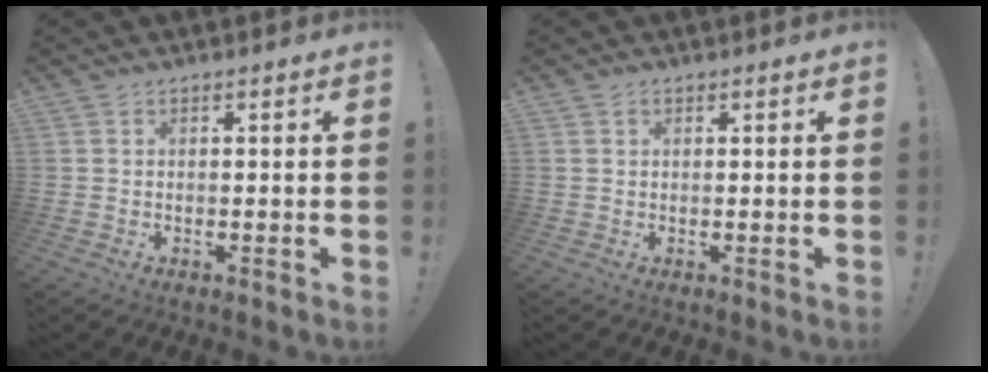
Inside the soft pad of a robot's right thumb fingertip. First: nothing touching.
{"total": 0.8, "force": [0.4, 0.7, 0.2], "torque": [0.004, -0.001, 0.006]}